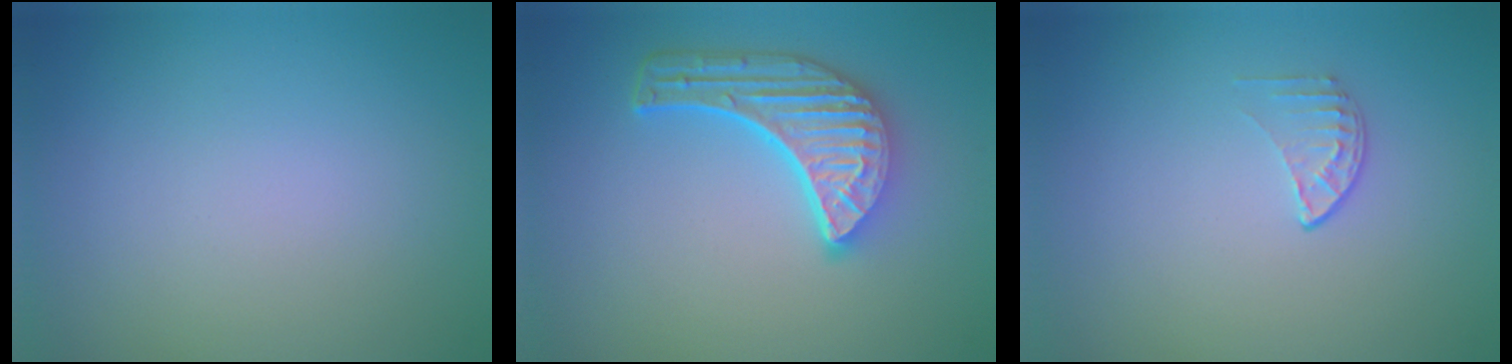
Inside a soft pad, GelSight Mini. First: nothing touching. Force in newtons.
{"total": 6.1, "press": 4.5, "slide": 4.1}
{"total": 1.1, "press": 0.7, "slide": 0.9}